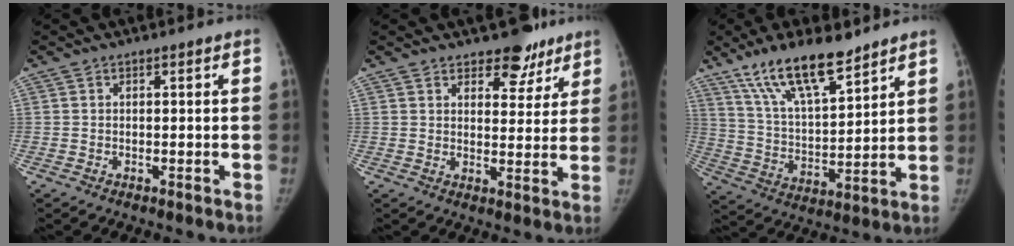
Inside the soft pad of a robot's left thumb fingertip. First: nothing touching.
{"total": 7.5, "force": [5.6, 4.0, 3.1], "torque": [0.000, -0.031, 0.078]}
{"total": 15.8, "force": [11.3, 4.8, 10.0], "torque": [-0.160, -0.056, 0.214]}